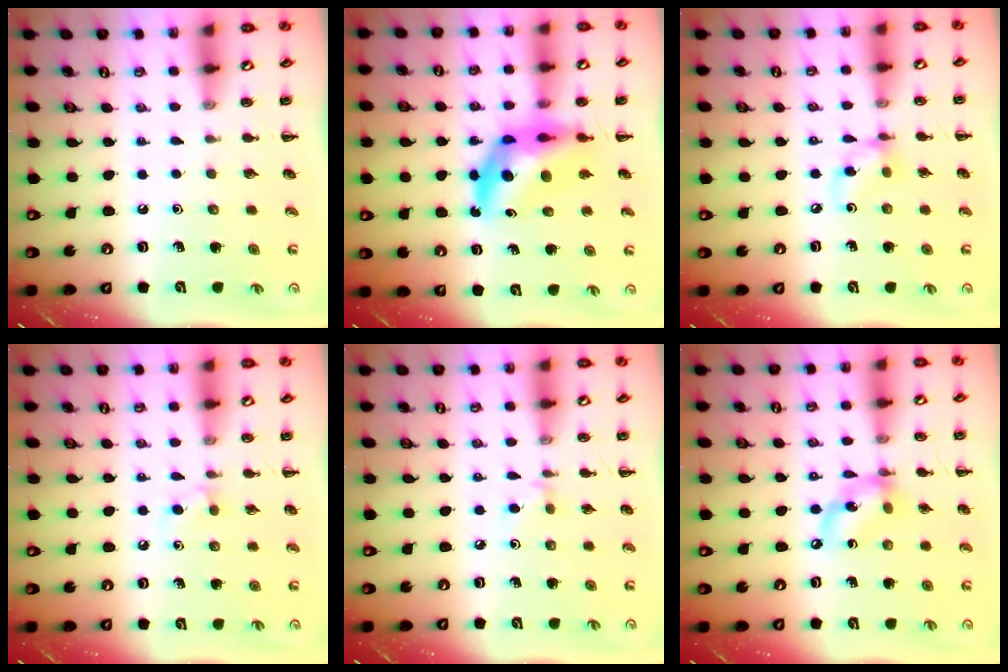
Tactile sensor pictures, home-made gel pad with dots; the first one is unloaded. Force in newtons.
{"total": 10.7, "press": 10.2, "slide": 3.4}
{"total": 6.2, "press": 6.2, "slide": 0.4}
{"total": 4.2, "press": 4.0, "slide": 1.5}
{"total": 3.5, "press": 3.3, "slide": 1.2}
{"total": 10.2, "press": 10.0, "slide": 2.0}